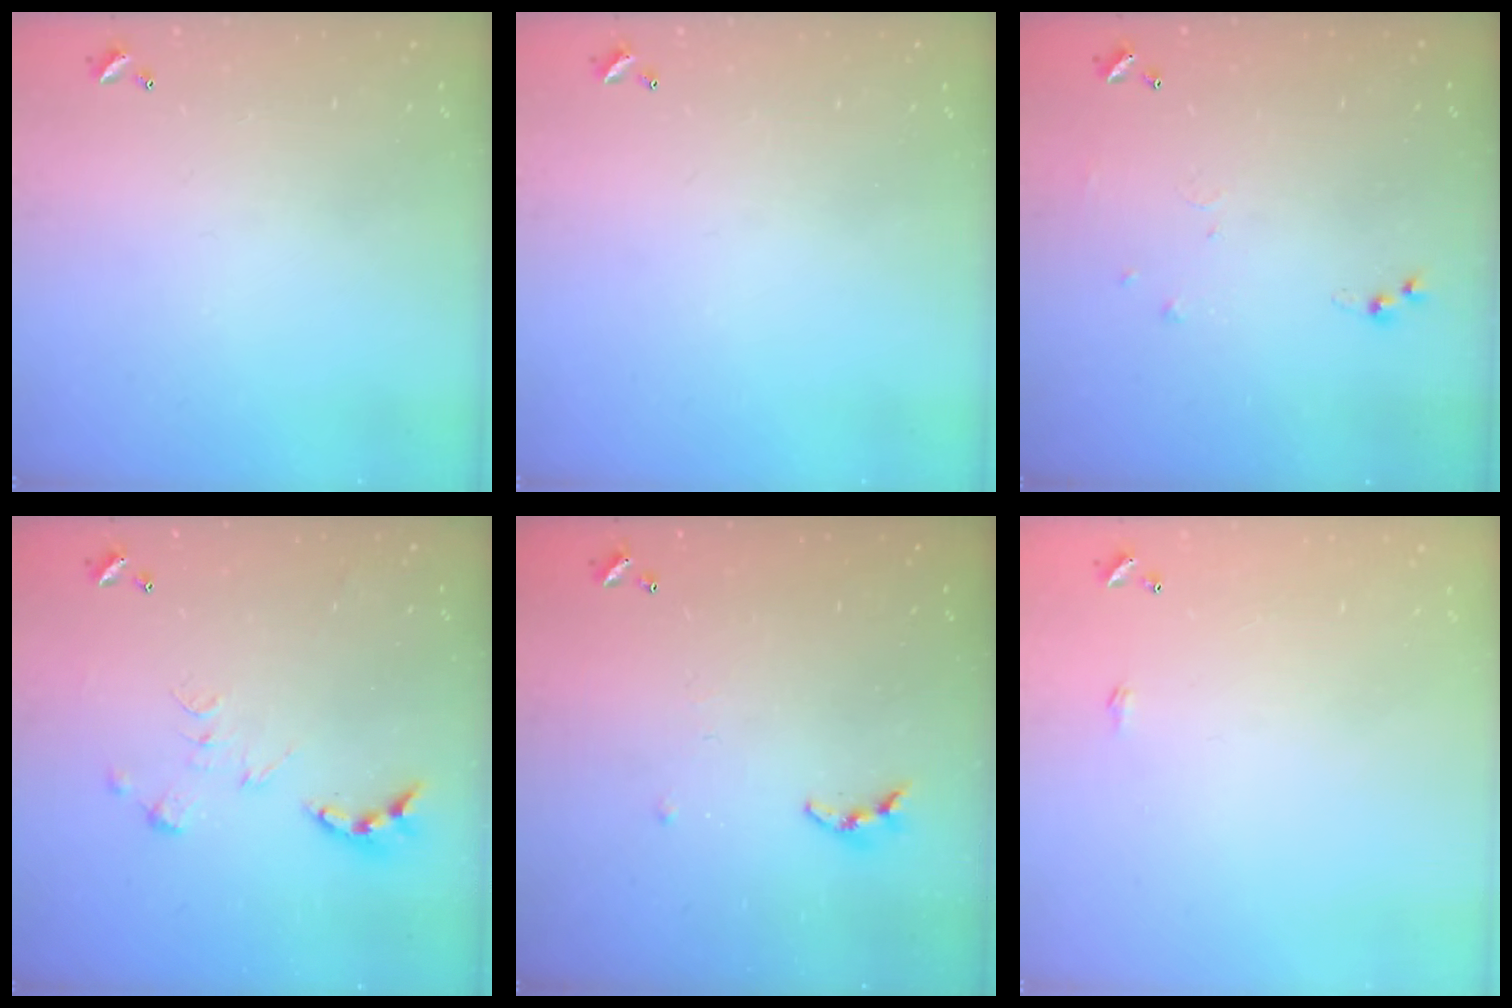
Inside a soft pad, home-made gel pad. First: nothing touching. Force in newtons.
{"total": 0.0}
{"total": 5.1, "press": 5.1, "slide": 0.6}
{"total": 0.0}
{"total": 4.0, "press": 3.9, "slide": 0.5}
{"total": 0.6, "press": 0.6, "slide": 0.2}